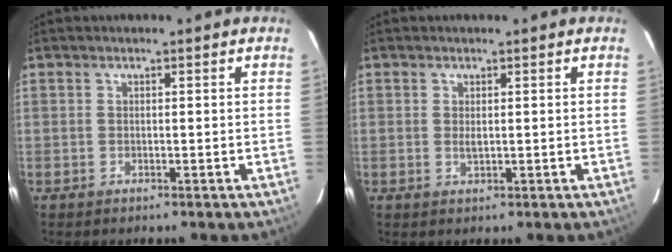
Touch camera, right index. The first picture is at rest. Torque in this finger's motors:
{"motor_torque": [0.26, 0.21, 0.07, 0.00]}